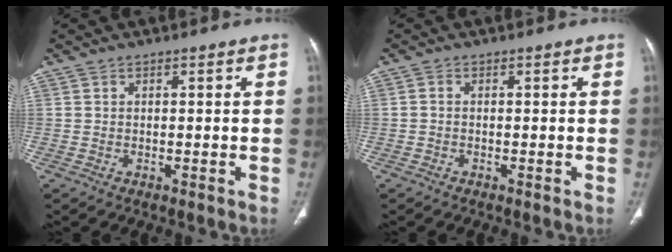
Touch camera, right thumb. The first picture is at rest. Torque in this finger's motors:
{"motor_torque": [-0.45, 0.02, -0.30, 0.10, 0.06]}